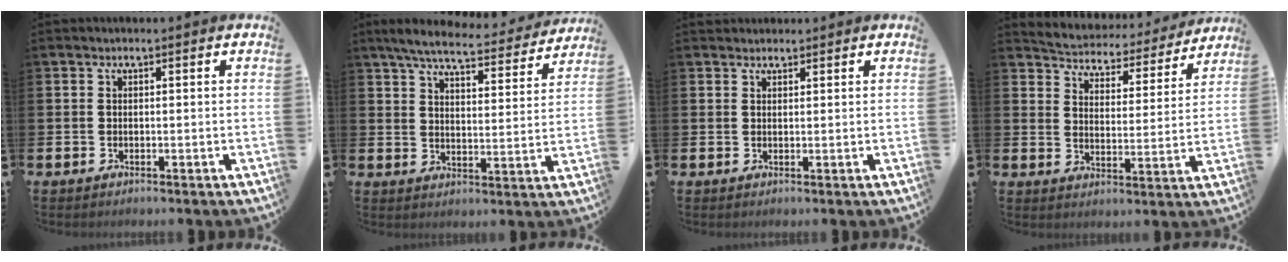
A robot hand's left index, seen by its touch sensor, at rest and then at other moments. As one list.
[{"total": 6.9, "force": [6.3, 1.0, 2.6], "torque": [-0.072, -0.037, 0.107]}, {"total": 1.5, "force": [1.4, 0.5, -0.1], "torque": [0.008, 0.000, 0.025]}, {"total": 4.5, "force": [4.4, 1.2, 0.3], "torque": [-0.030, -0.041, 0.069]}]